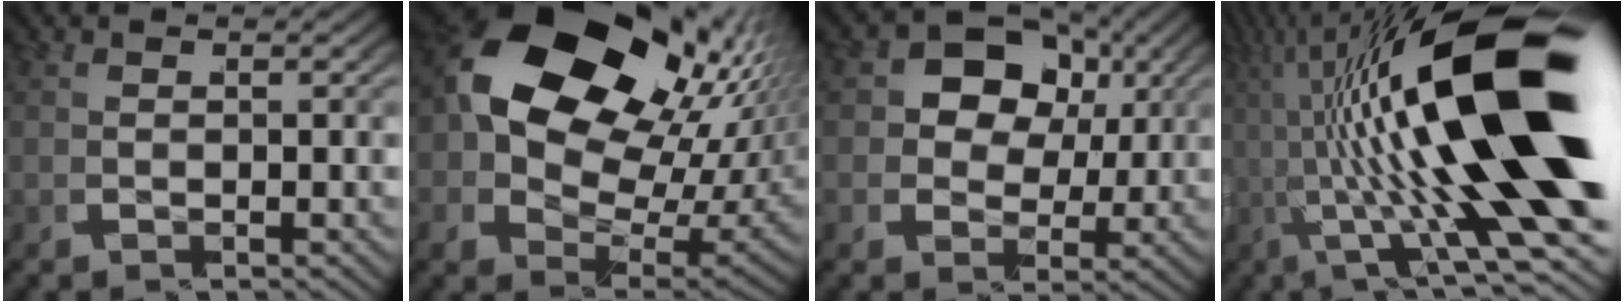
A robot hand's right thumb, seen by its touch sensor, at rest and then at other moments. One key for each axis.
{"total": 17.7, "fx": 2.9, "fy": 12.6, "fz": 12.2, "tx": -0.253, "ty": -0.023, "tz": 0.038}
{"total": 6.3, "fx": 0.8, "fy": 5.7, "fz": 2.6, "tx": -0.079, "ty": -0.022, "tz": 0.009}
{"total": 16.3, "fx": 0.5, "fy": 6.1, "fz": 15.1, "tx": -0.248, "ty": -0.015, "tz": 0.003}